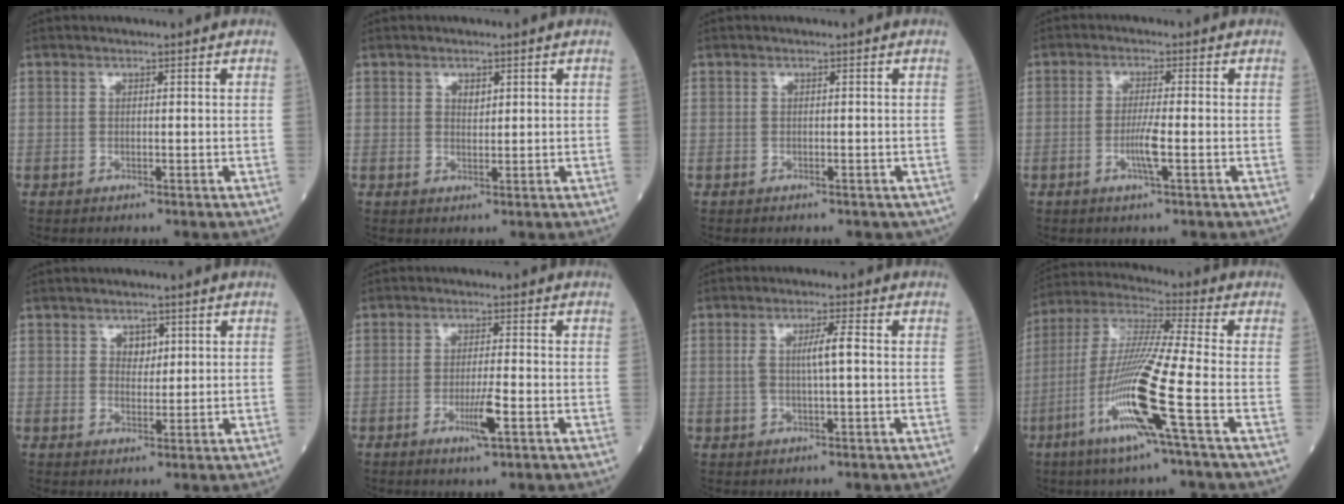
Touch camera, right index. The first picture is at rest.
{"total": 1.3, "force": [0.7, 0.7, 0.9], "torque": [-0.011, -0.003, 0.012]}
{"total": 2.1, "force": [-1.7, 1.0, 0.9], "torque": [-0.012, -0.002, -0.015]}
{"total": 3.6, "force": [-1.1, -0.2, 3.4], "torque": [-0.068, -0.005, -0.024]}
{"total": 2.3, "force": [1.0, 1.6, 1.3], "torque": [-0.013, -0.001, 0.015]}
{"total": 4.3, "force": [-1.8, 0.0, 3.9], "torque": [-0.073, -0.008, -0.034]}
{"total": 3.8, "force": [0.3, 0.1, 3.8], "torque": [-0.074, 0.004, 0.005]}
{"total": 15.3, "force": [-5.8, -1.2, 14.2], "torque": [-0.291, -0.018, -0.117]}